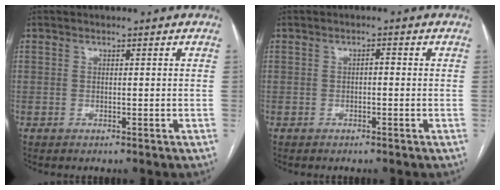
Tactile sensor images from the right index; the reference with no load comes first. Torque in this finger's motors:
{"motor_torque": [0.28, -0.02, 0.10, 0.02]}